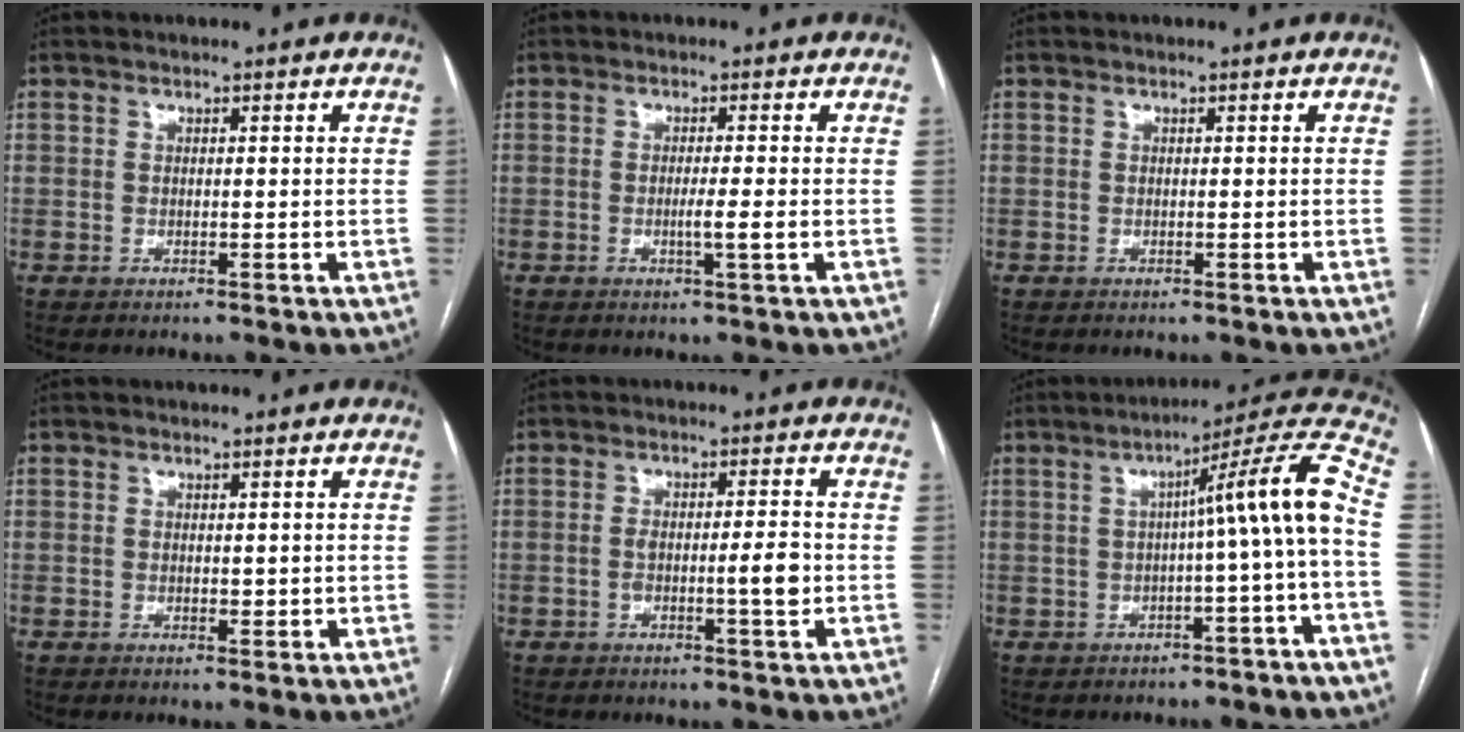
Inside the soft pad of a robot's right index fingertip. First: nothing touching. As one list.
[{"total": 2.7, "force": [-0.6, -0.4, 2.6], "torque": [-0.046, -0.004, -0.010]}, {"total": 0.0}, {"total": 1.4, "force": [0.1, 0.8, 1.1], "torque": [-0.013, -0.003, 0.003]}, {"total": 4.5, "force": [-1.0, 0.5, 4.3], "torque": [-0.078, 0.004, -0.013]}, {"total": 11.2, "force": [-1.0, -1.2, 11.1], "torque": [-0.145, 0.029, -0.020]}]